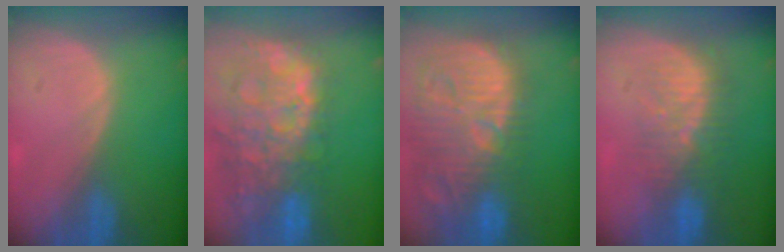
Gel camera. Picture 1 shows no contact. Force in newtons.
{"total": 14.3, "press": 11.6, "slide": 8.3}
{"total": 15.5, "press": 13.5, "slide": 7.6}
{"total": 8.4, "press": 7.8, "slide": 3.0}